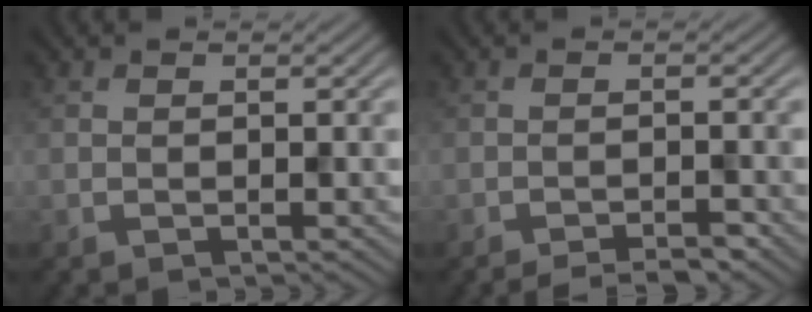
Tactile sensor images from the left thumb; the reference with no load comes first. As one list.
[{"total": 3.0, "force": [-2.6, 0.2, 1.5], "torque": [-0.019, 0.005, -0.040]}]